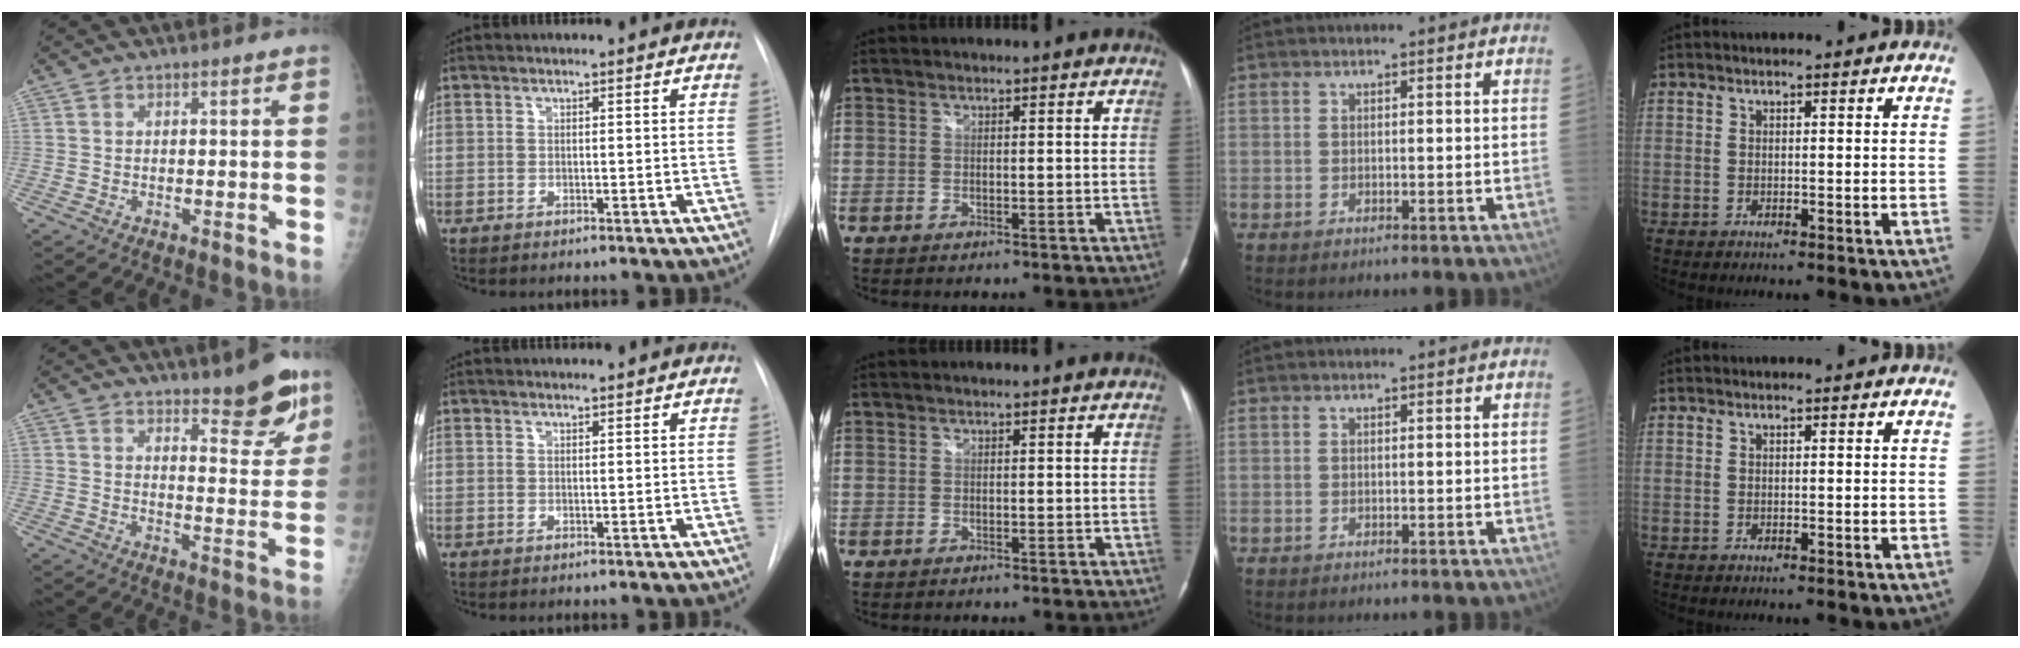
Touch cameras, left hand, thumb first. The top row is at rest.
{"thumb": {"total": 9.6, "force": [6.9, 2.7, 6.1], "torque": [-0.054, -0.053, 0.103]}, "index": {"total": 0.8, "force": [0.8, -0.1, 0.1], "torque": [-0.004, 0.004, 0.015]}}